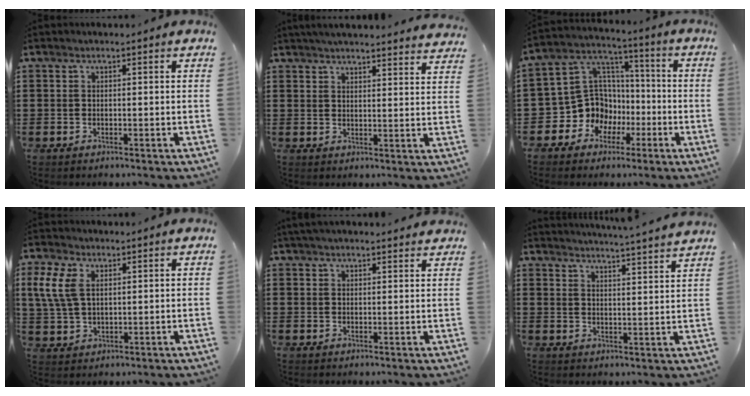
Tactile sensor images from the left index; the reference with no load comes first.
{"total": 3.7, "force": [3.7, -0.5, 0.5], "torque": [-0.022, -0.016, 0.066]}
{"total": 10.1, "force": [-2.9, 9.3, 2.4], "torque": [-0.100, -0.001, -0.050]}
{"total": 5.8, "force": [2.1, 3.5, 4.2], "torque": [-0.108, 0.006, 0.035]}
{"total": 2.4, "force": [2.3, 0.1, 0.5], "torque": [-0.016, -0.001, 0.044]}
{"total": 4.0, "force": [3.8, -1.0, 0.7], "torque": [-0.022, -0.036, 0.059]}